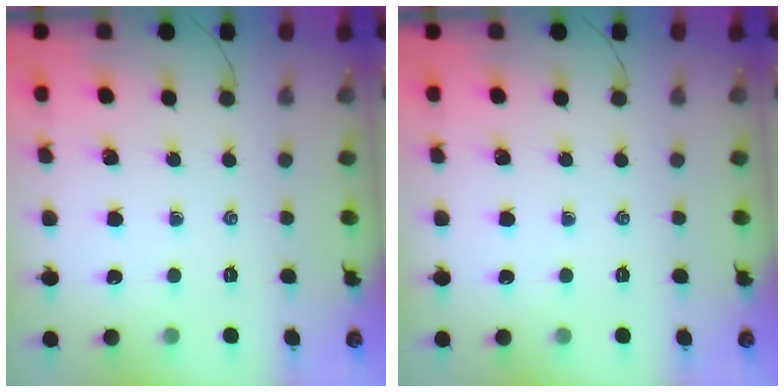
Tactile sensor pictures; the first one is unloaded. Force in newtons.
{"total": 0.0}